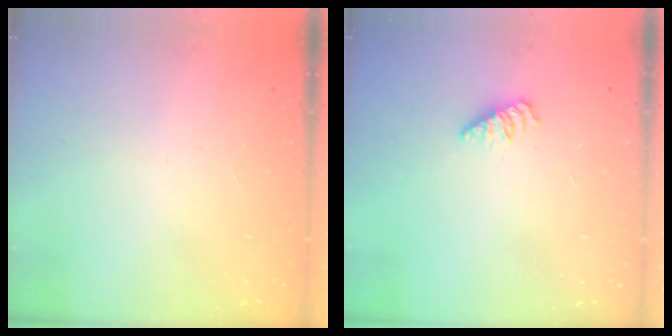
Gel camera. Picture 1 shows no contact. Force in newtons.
{"total": 2.5, "press": 2.4, "slide": 0.4}